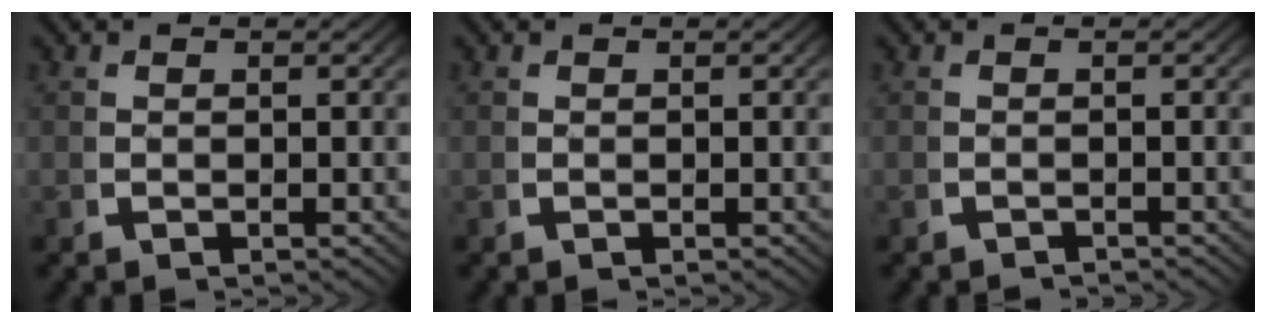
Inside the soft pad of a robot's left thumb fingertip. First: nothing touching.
{"total": 0.0}
{"total": 1.3, "force": [-1.3, 0.2, 0.1], "torque": [0.002, -0.007, -0.019]}